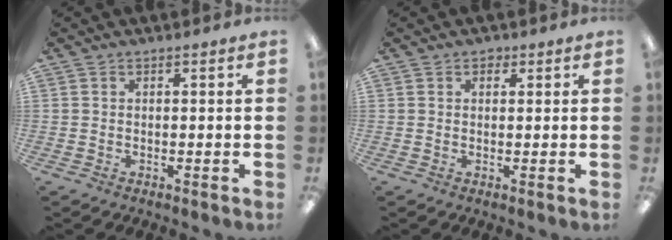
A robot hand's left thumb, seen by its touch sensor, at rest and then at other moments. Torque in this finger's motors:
{"motor_torque": [-0.41, -0.11, -0.12, -0.25, 0.00]}